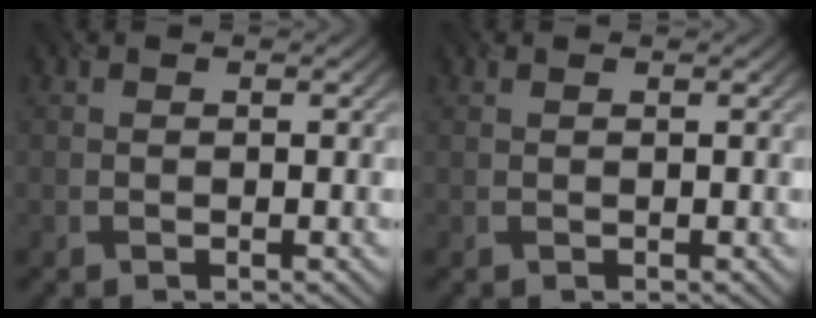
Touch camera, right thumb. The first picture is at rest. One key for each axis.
{"total": 0.0}